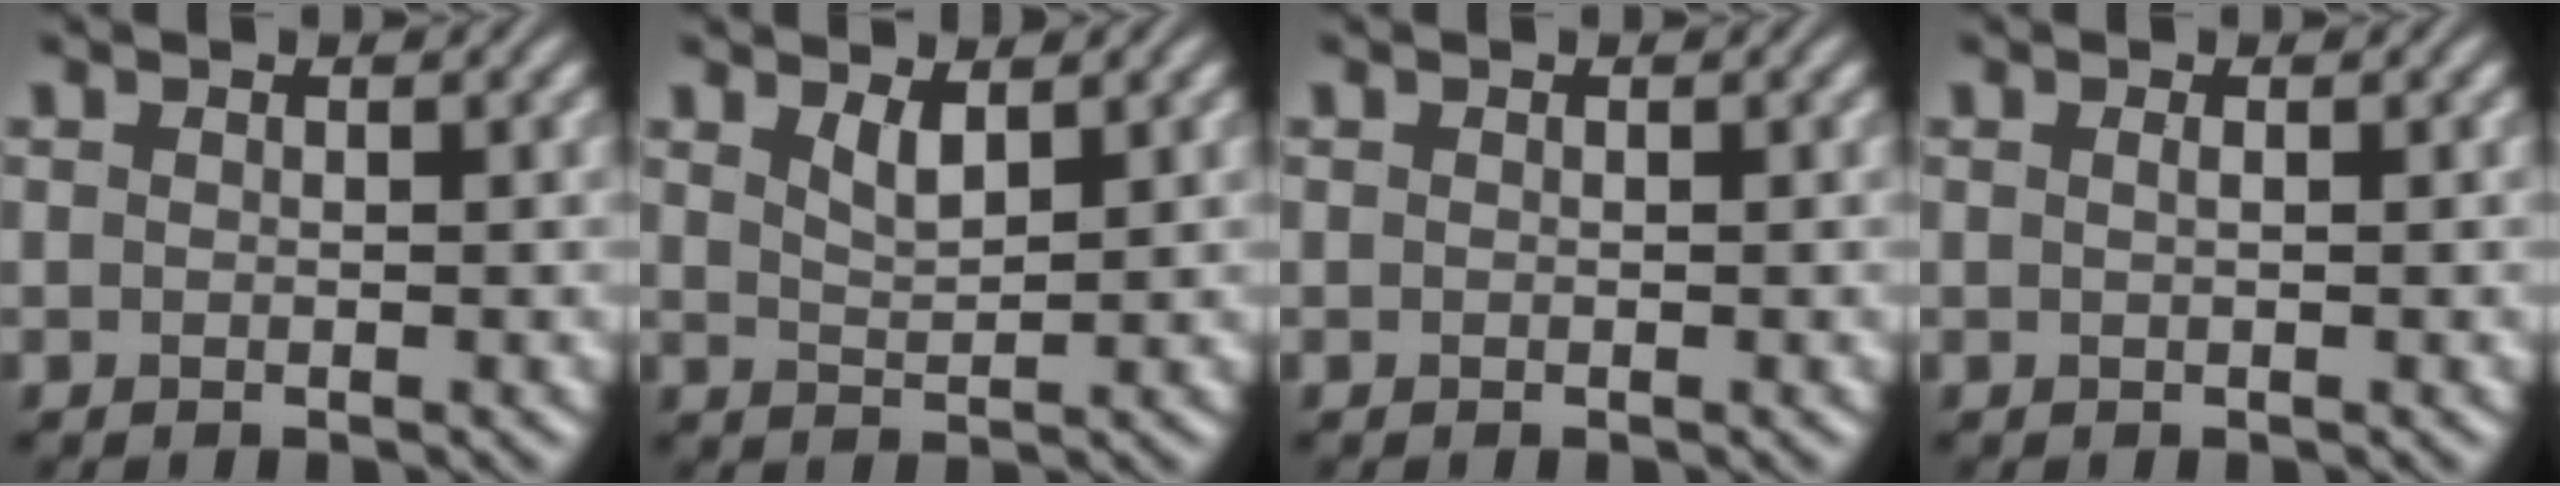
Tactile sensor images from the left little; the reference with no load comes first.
{"total": 1.9, "force": [1.3, 0.5, 1.3], "torque": [-0.028, -0.004, 0.028]}
{"total": 0.0}
{"total": 0.7, "force": [0.2, 0.2, 0.6], "torque": [-0.011, 0.004, -0.001]}